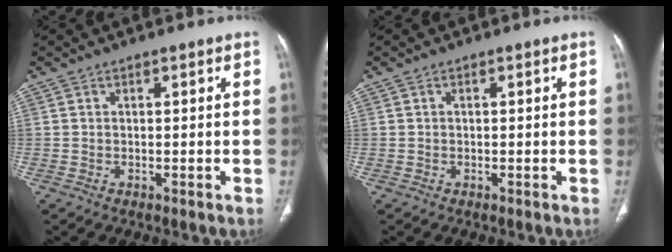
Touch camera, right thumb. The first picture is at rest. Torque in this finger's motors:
{"motor_torque": [-0.52, 0.25, 0.01, 0.43, 0.08]}